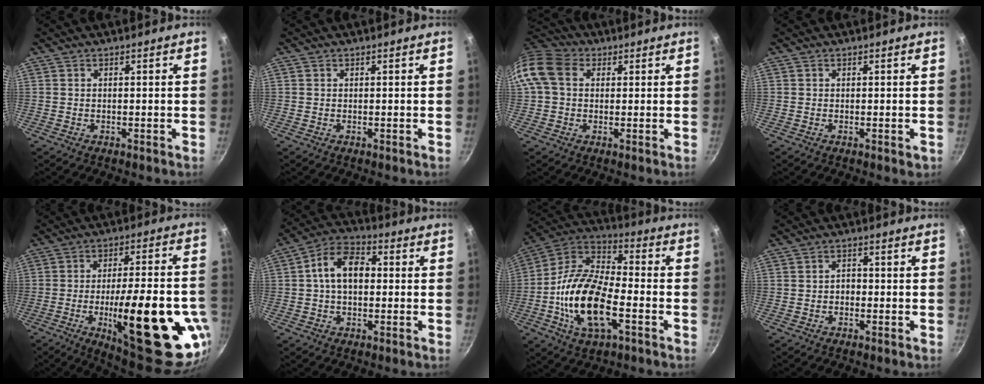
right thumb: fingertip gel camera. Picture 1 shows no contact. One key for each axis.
{"total": 0.0}
{"total": 11.0, "fx": 2.3, "fy": 8.5, "fz": 6.7, "tx": -0.123, "ty": 0.022, "tz": 0.024}
{"total": 0.8, "fx": -0.1, "fy": 0.4, "fz": 0.7, "tx": -0.008, "ty": -0.001, "tz": -0.002}
{"total": 29.1, "fx": -8.5, "fy": 9.5, "fz": 26.1, "tx": -0.332, "ty": 0.013, "tz": -0.106}
{"total": 10.5, "fx": 0.9, "fy": 6.9, "fz": 7.9, "tx": -0.109, "ty": 0.030, "tz": -0.001}
{"total": 19.4, "fx": -5.4, "fy": 9.1, "fz": 16.2, "tx": -0.302, "ty": 0.034, "tz": -0.117}
{"total": 2.2, "fx": -0.5, "fy": 1.7, "fz": 1.3, "tx": -0.010, "ty": 0.009, "tz": -0.010}